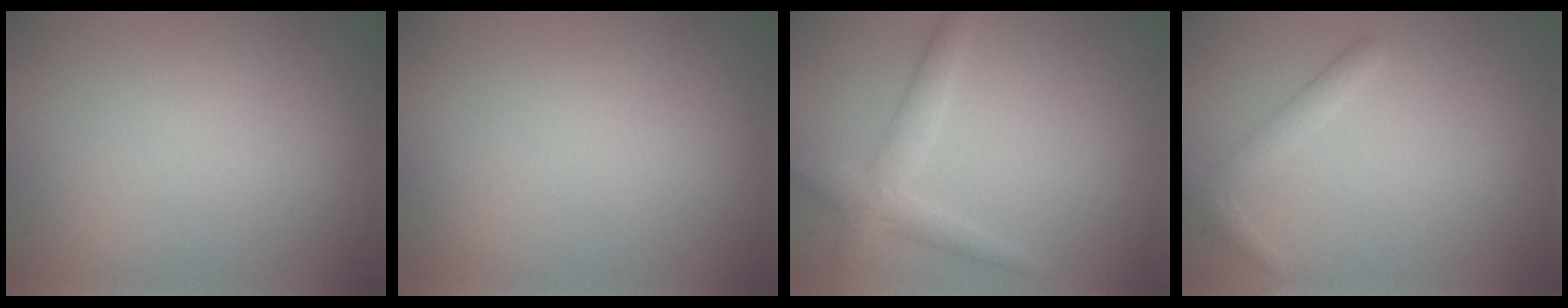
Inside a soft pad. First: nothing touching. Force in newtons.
{"total": 0.0}
{"total": 2.8, "press": 2.8, "slide": 0.2}
{"total": 1.6, "press": 1.6, "slide": 0.1}